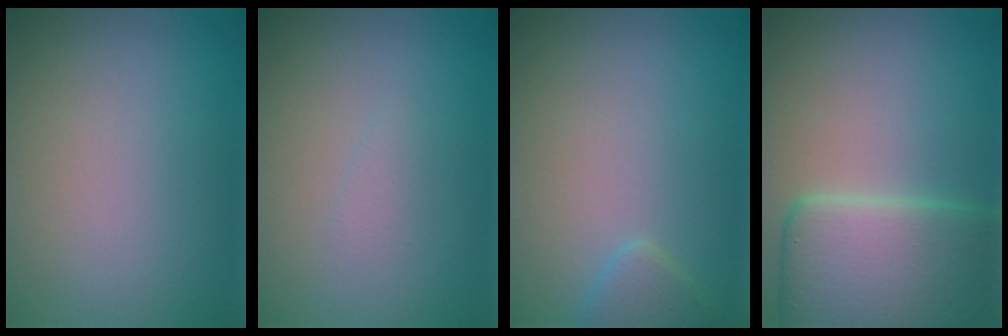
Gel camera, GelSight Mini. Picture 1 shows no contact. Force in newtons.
{"total": 0.7, "press": 0.7, "slide": 0.1}
{"total": 1.4, "press": 1.4, "slide": 0.1}
{"total": 8.9, "press": 8.9, "slide": 0.3}